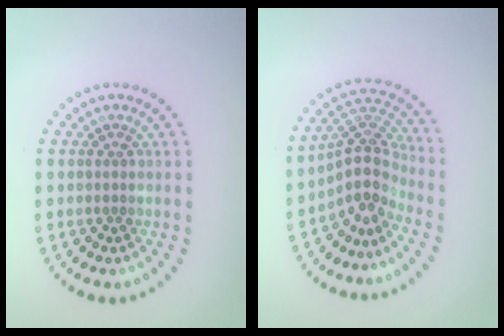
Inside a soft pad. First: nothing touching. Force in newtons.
{"total": 3.9, "press": 2.7, "slide": 2.8}